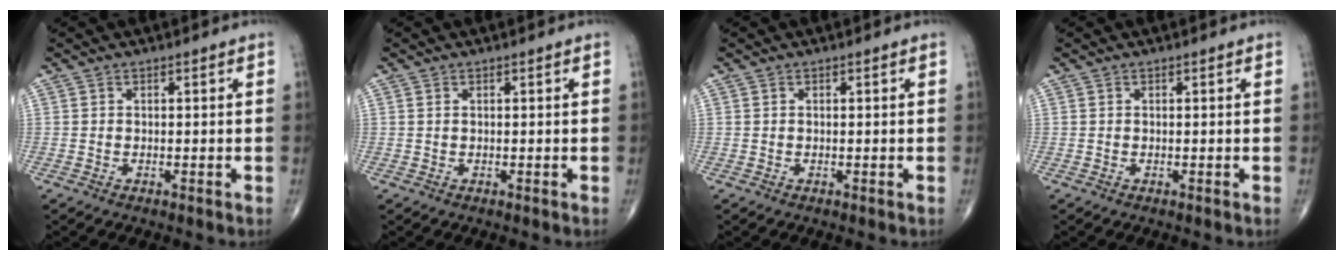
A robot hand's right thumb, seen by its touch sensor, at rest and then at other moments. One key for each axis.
{"total": 0.0}
{"total": 0.0}
{"total": 0.0}